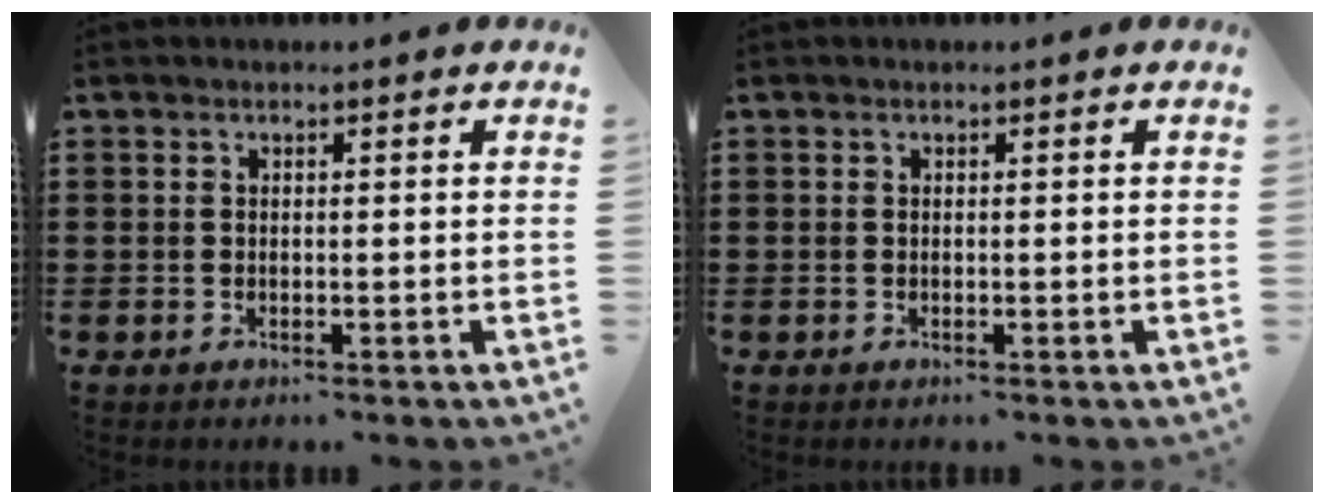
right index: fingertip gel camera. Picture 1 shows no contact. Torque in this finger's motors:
{"motor_torque": [0.00, 0.00, 0.00, 0.00]}